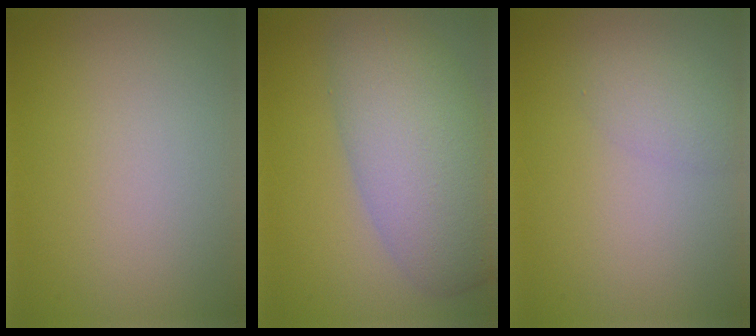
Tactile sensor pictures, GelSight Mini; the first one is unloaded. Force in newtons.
{"total": 8.3, "press": 8.3, "slide": 0.5}
{"total": 1.7, "press": 1.7, "slide": 0.0}